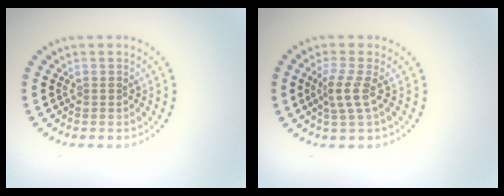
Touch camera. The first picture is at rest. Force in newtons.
{"total": 2.2, "press": 1.6, "slide": 1.6}